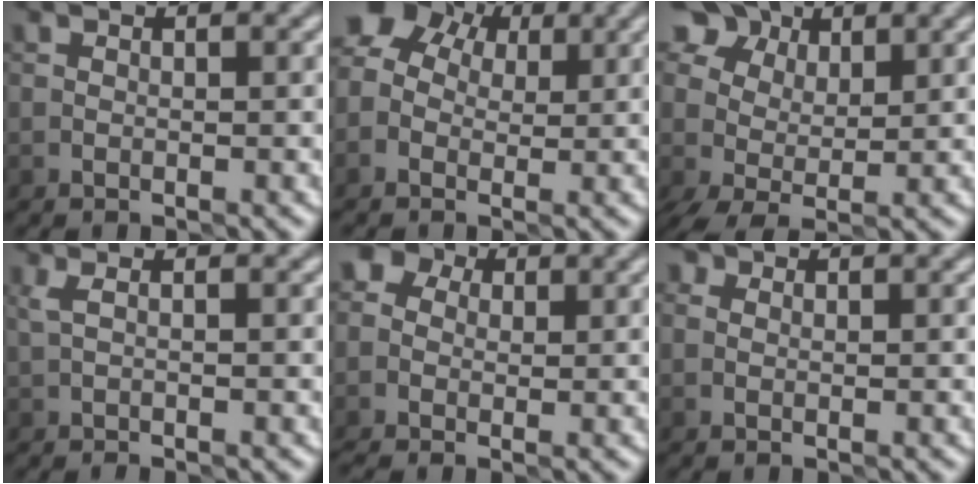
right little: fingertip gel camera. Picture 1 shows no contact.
{"total": 6.7, "force": [2.1, 5.0, 4.0], "torque": [-0.070, 0.033, 0.020]}
{"total": 6.6, "force": [3.4, 4.3, 3.7], "torque": [-0.083, 0.006, 0.064]}
{"total": 1.1, "force": [0.1, 0.2, 1.1], "torque": [-0.021, 0.002, 0.003]}
{"total": 4.0, "force": [0.5, 3.5, 1.9], "torque": [-0.030, 0.023, -0.016]}
{"total": 2.3, "force": [1.1, 1.7, 1.1], "torque": [-0.002, 0.017, -0.016]}